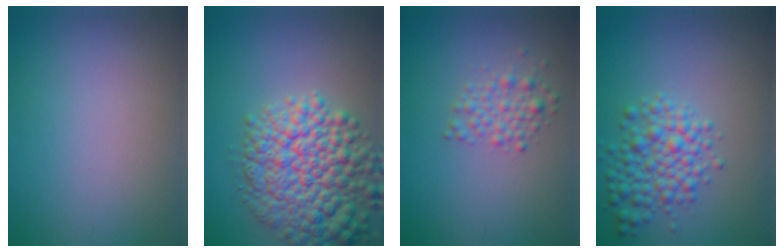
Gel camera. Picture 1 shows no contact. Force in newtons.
{"total": 9.1, "press": 9.1, "slide": 0.4}
{"total": 2.1, "press": 2.1, "slide": 0.0}
{"total": 4.5, "press": 4.5, "slide": 0.1}